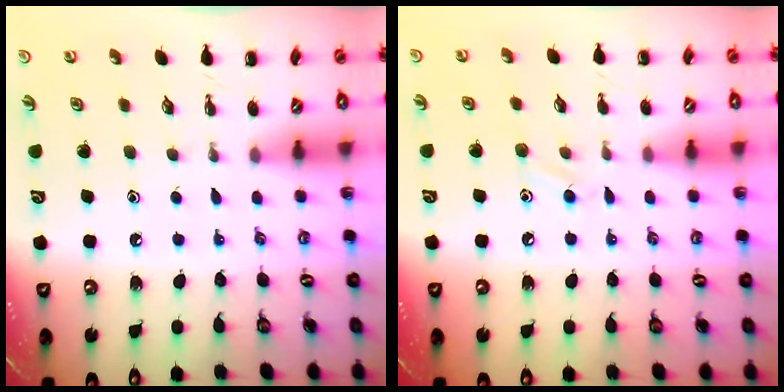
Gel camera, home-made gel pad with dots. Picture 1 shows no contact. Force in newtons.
{"total": 8.0, "press": 7.7, "slide": 1.8}